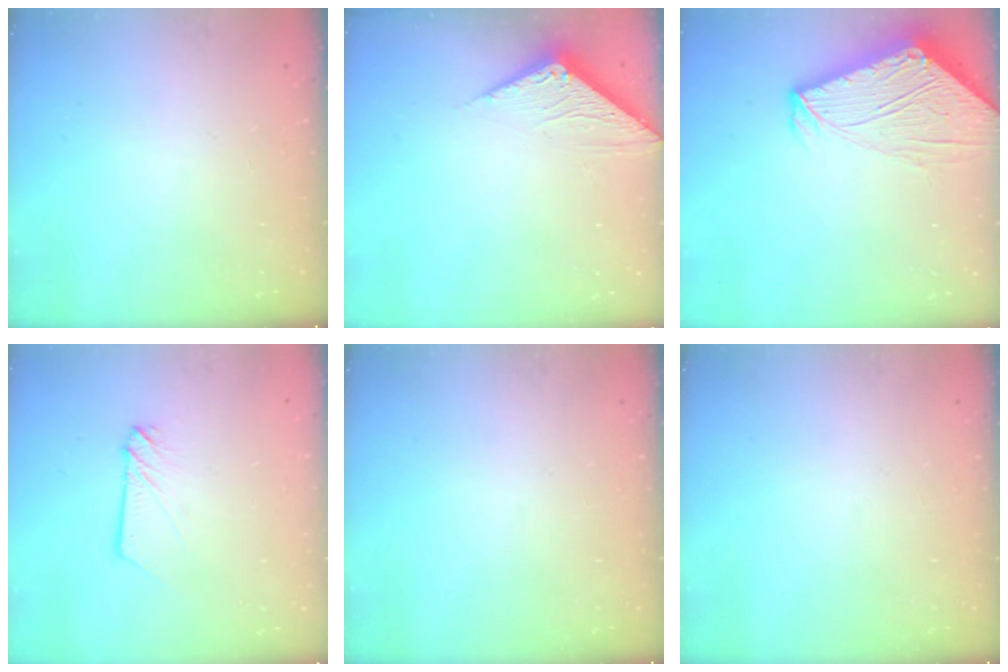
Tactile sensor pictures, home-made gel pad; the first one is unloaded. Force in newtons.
{"total": 3.1, "press": 3.1, "slide": 0.3}
{"total": 11.1, "press": 11.0, "slide": 1.6}
{"total": 3.2, "press": 3.2, "slide": 0.4}
{"total": 0.0}
{"total": 0.0}